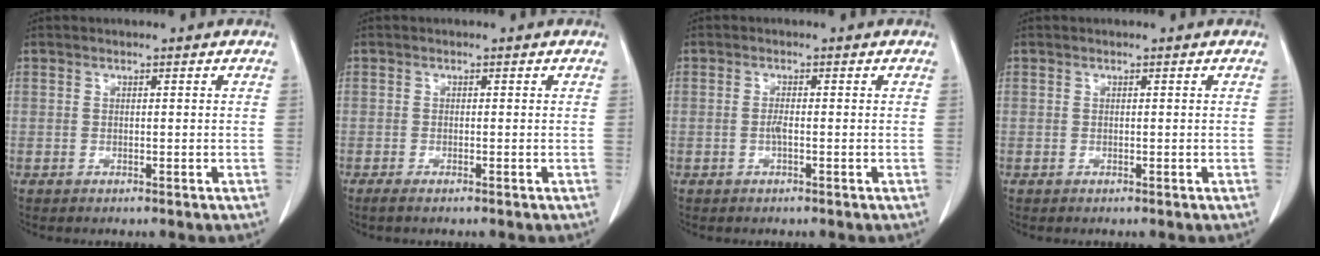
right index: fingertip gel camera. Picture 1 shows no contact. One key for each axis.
{"total": 1.3, "fx": -1.0, "fy": 0.0, "fz": 0.8, "tx": -0.014, "ty": -0.003, "tz": -0.016}
{"total": 1.1, "fx": -0.3, "fy": 0.1, "fz": 1.1, "tx": -0.026, "ty": 0.000, "tz": -0.007}
{"total": 0.0}